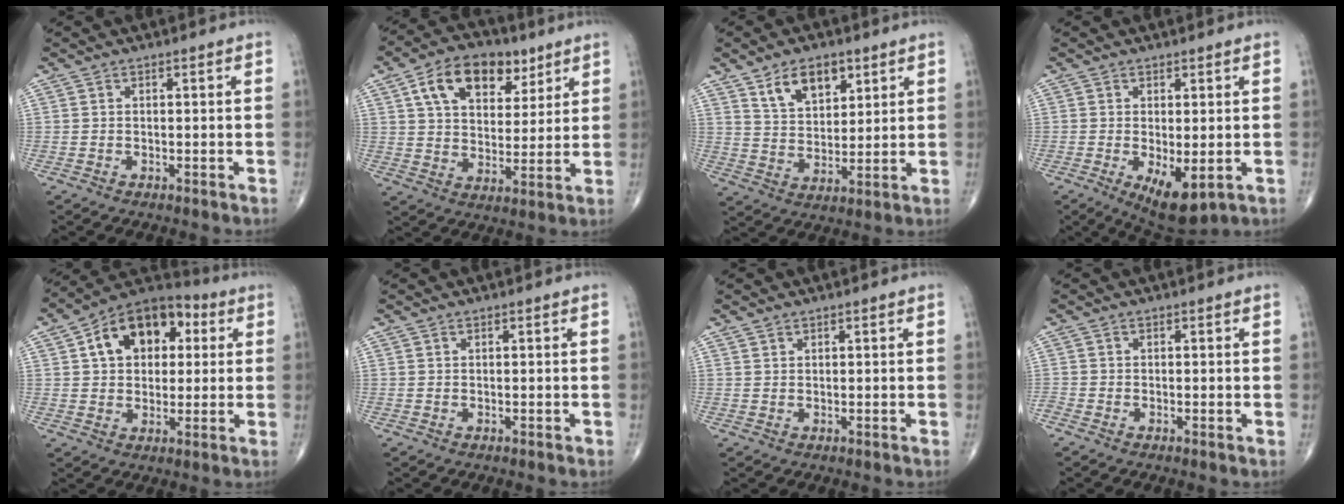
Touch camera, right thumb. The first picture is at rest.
{"total": 15.1, "force": [7.4, 9.2, 9.5], "torque": [-0.121, -0.017, 0.125]}
{"total": 9.7, "force": [5.4, 5.5, 5.8], "torque": [-0.074, -0.031, 0.101]}
{"total": 7.9, "force": [-2.1, 3.4, 6.8], "torque": [-0.105, -0.019, -0.019]}
{"total": 15.7, "force": [4.3, 10.6, 10.8], "torque": [-0.127, 0.017, 0.060]}
{"total": 0.0}
{"total": 0.7, "force": [0.6, 0.4, 0.0], "torque": [0.006, -0.004, 0.008]}
{"total": 1.2, "force": [-0.6, 0.6, 1.0], "torque": [-0.024, -0.006, -0.017]}